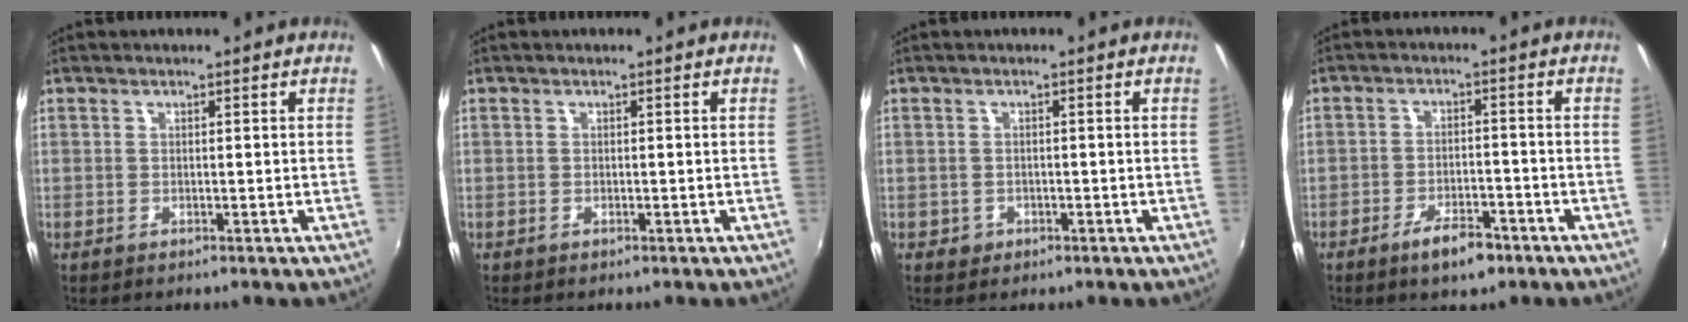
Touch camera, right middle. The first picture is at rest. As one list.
[{"total": 0.0}, {"total": 1.9, "force": [-0.7, 1.6, 0.6], "torque": [-0.013, -0.001, -0.008]}, {"total": 6.2, "force": [-4.1, 2.2, 4.1], "torque": [-0.088, -0.004, -0.063]}]